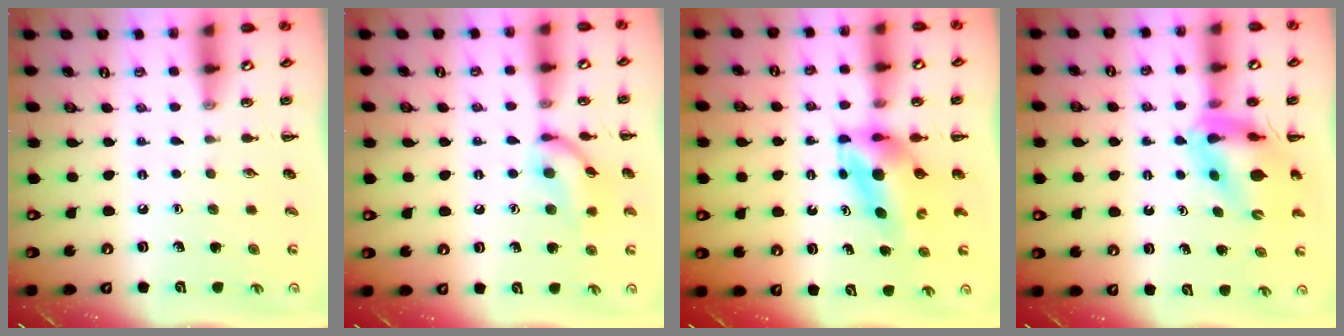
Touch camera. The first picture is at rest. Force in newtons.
{"total": 12.3, "press": 12.3, "slide": 0.8}
{"total": 5.6, "press": 5.4, "slide": 1.3}
{"total": 11.2, "press": 10.7, "slide": 3.4}